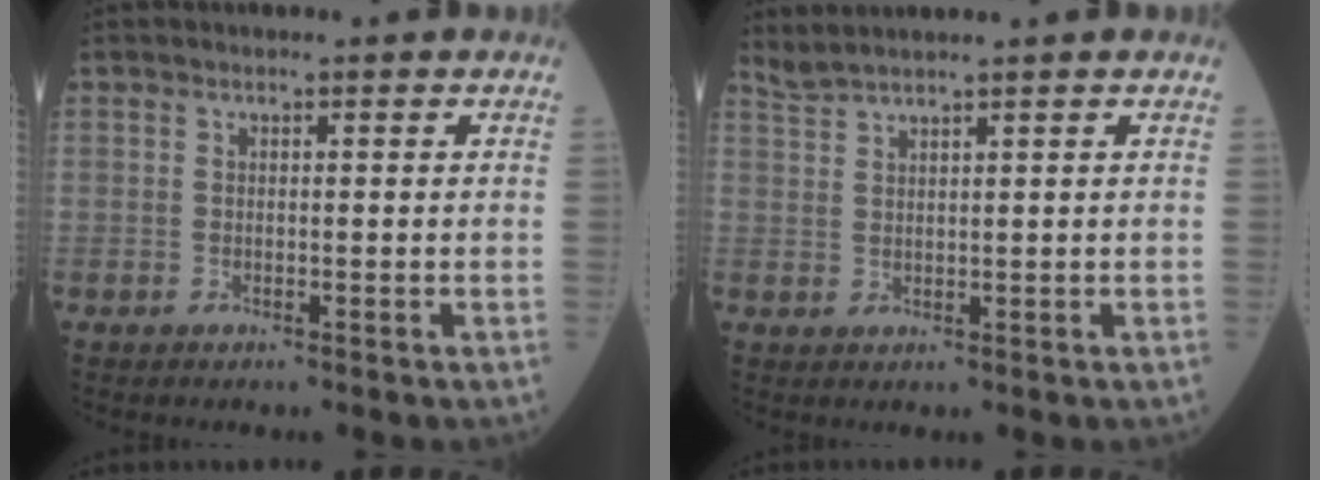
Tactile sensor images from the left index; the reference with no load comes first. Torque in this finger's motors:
{"motor_torque": [-0.23, 0.11, 0.02, 0.01]}